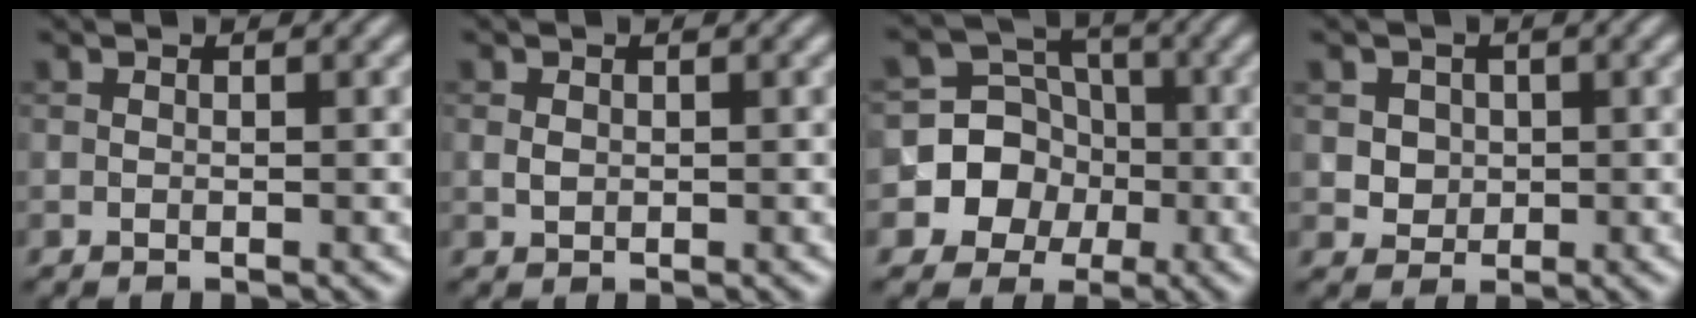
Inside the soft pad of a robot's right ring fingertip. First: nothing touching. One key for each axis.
{"total": 0.8, "fx": 0.1, "fy": 0.7, "fz": 0.5, "tx": -0.012, "ty": 0.000, "tz": 0.002}
{"total": 8.6, "fx": -2.6, "fy": 8.0, "fz": 1.8, "tx": -0.022, "ty": 0.011, "tz": -0.069}
{"total": 2.8, "fx": 0.8, "fy": 2.4, "fz": 1.1, "tx": -0.018, "ty": 0.005, "tz": 0.020}